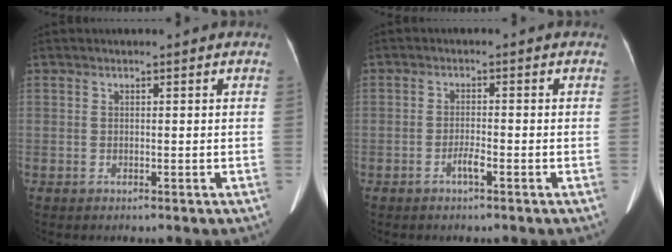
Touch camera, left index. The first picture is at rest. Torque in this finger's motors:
{"motor_torque": [0.06, 0.02, 0.01, 0.01]}